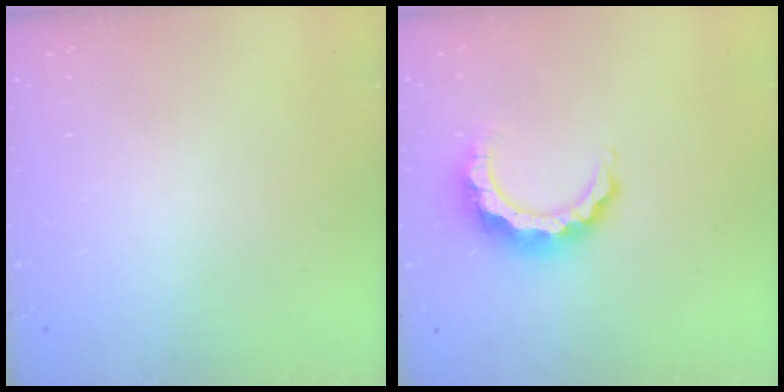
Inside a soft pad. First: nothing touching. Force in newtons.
{"total": 8.6, "press": 8.6, "slide": 0.6}